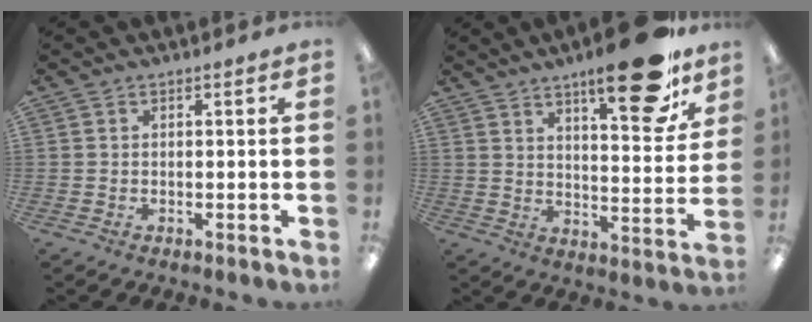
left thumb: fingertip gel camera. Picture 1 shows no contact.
{"total": 19.6, "force": [13.0, 6.7, 13.0], "torque": [-0.169, -0.082, 0.203]}